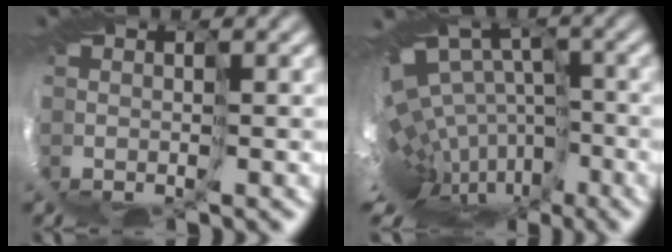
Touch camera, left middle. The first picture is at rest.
{"total": 11.1, "force": [-4.6, 7.0, 7.3], "torque": [-0.122, 0.005, -0.043]}